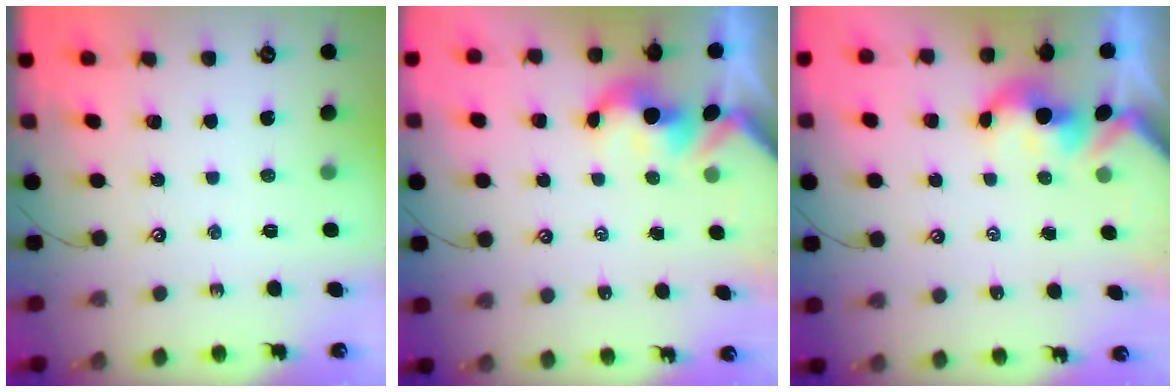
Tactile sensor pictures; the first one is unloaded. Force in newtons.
{"total": 2.0, "press": 2.0, "slide": 0.2}
{"total": 1.8, "press": 1.8, "slide": 0.1}